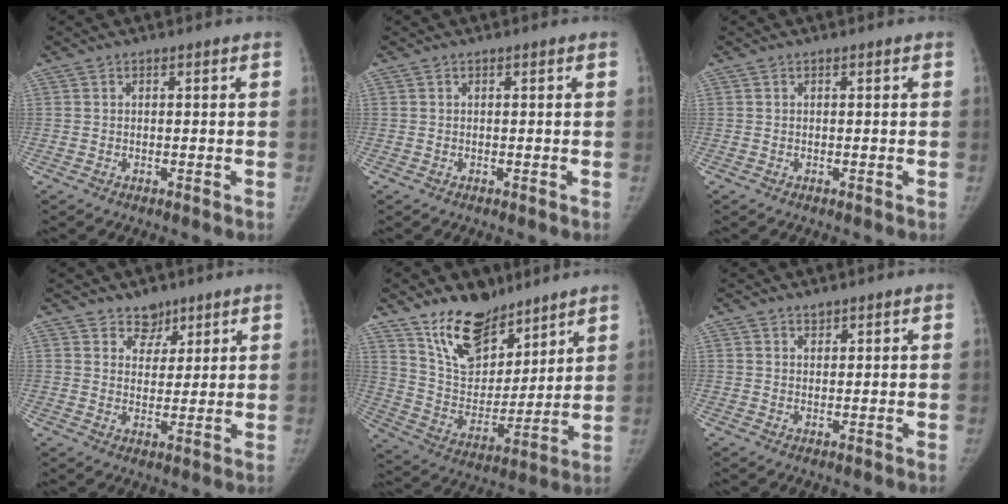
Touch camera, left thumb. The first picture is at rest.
{"total": 0.0}
{"total": 0.0}
{"total": 4.6, "force": [3.4, 3.0, 0.6], "torque": [0.019, -0.024, 0.055]}
{"total": 16.5, "force": [12.0, 8.6, 7.3], "torque": [-0.075, -0.076, 0.223]}
{"total": 1.4, "force": [1.2, 0.6, 0.2], "torque": [0.006, -0.009, 0.018]}